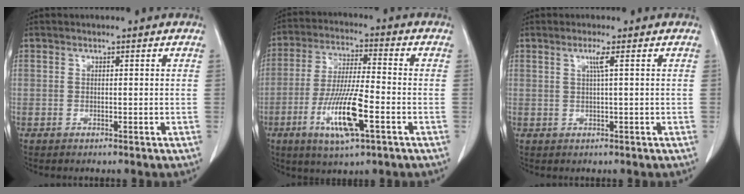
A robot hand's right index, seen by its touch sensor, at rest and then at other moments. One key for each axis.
{"total": 12.1, "fx": -4.5, "fy": 1.6, "fz": 11.1, "tx": -0.216, "ty": -0.015, "tz": -0.080}
{"total": 1.8, "fx": 0.6, "fy": -0.5, "fz": 1.6, "tx": -0.034, "ty": 0.000, "tz": 0.013}